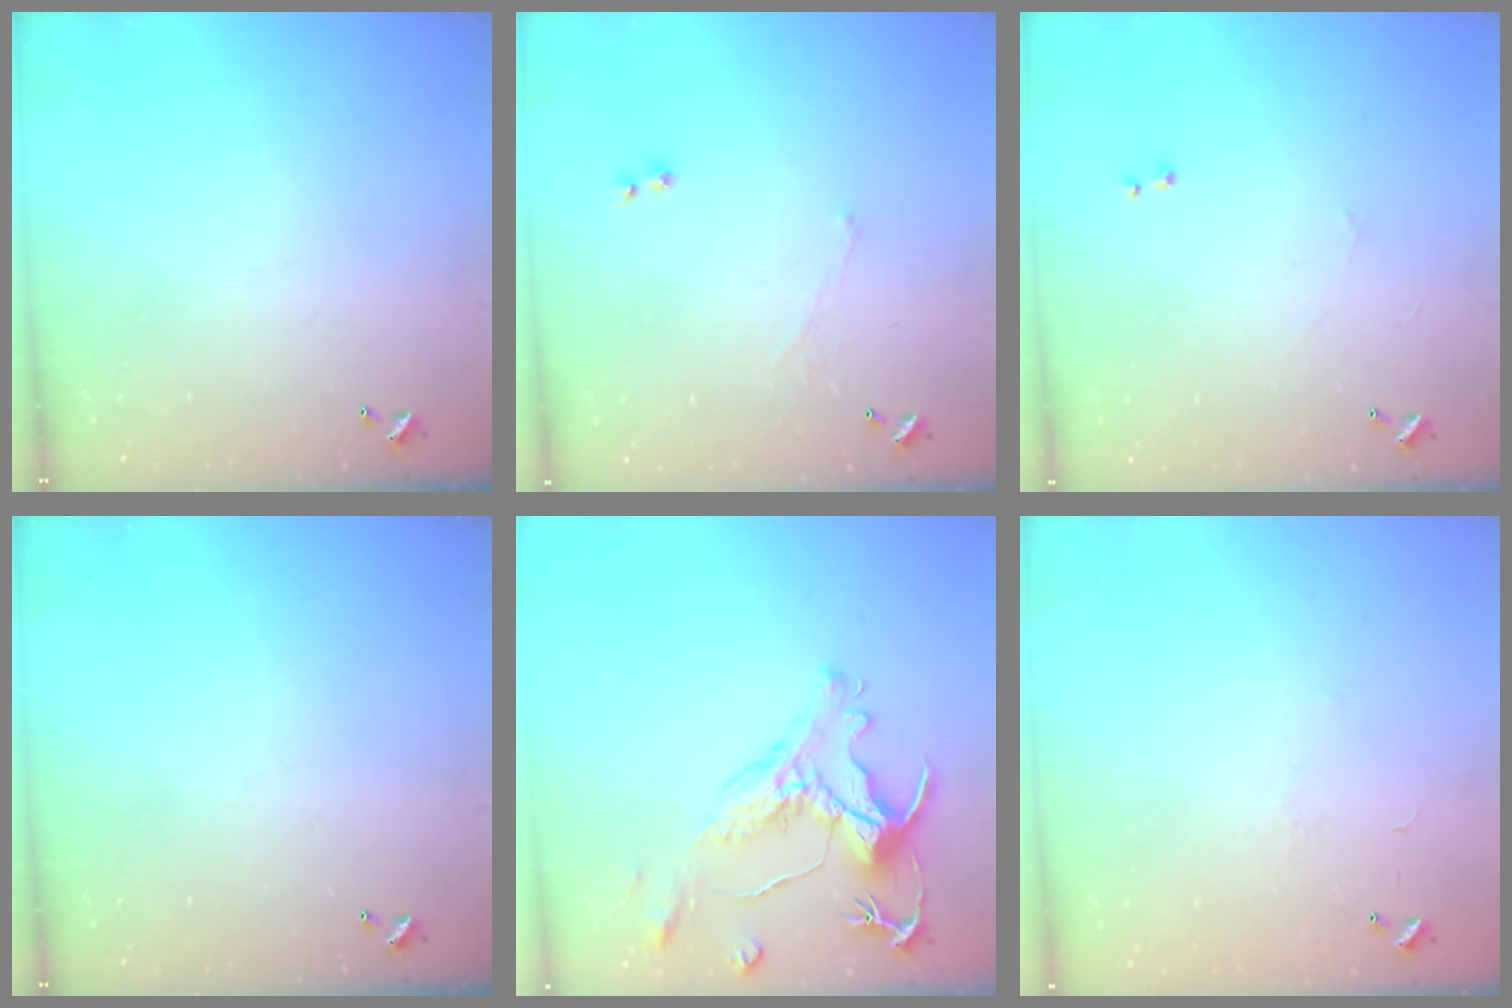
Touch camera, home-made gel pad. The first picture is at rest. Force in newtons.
{"total": 1.1, "press": 0.7, "slide": 0.9}
{"total": 1.0, "press": 0.5, "slide": 0.8}
{"total": 0.0}
{"total": 2.8, "press": 2.5, "slide": 1.3}
{"total": 6.4, "press": 6.3, "slide": 0.9}